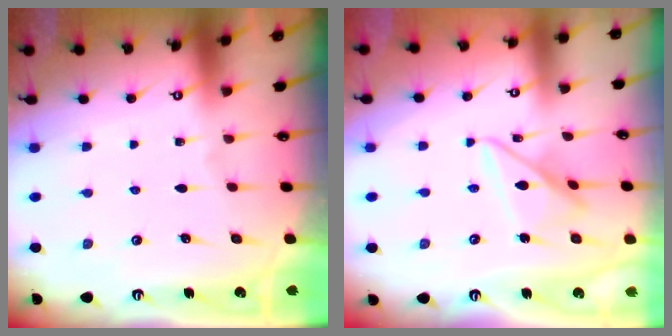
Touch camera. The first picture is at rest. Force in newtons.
{"total": 11.1, "press": 11.0, "slide": 1.0}